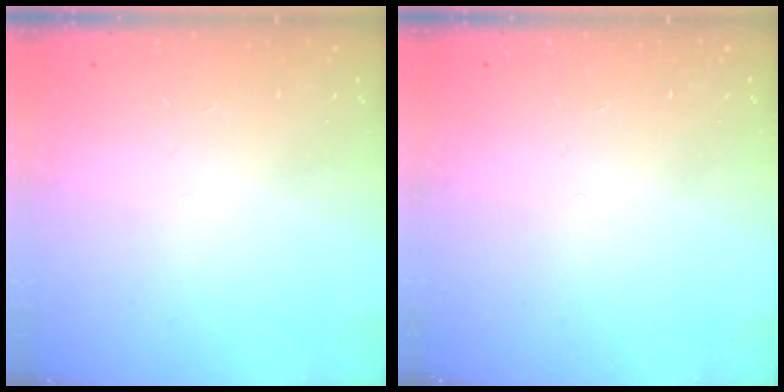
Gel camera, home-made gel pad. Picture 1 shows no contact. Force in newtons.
{"total": 0.0}